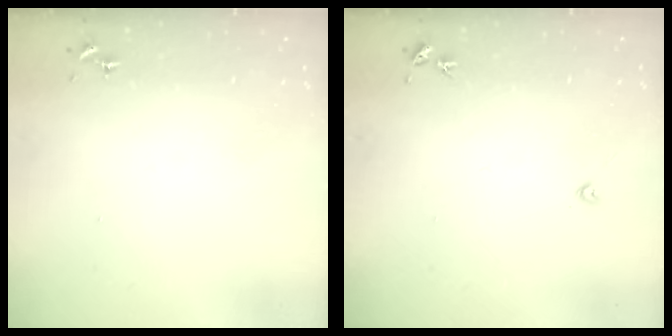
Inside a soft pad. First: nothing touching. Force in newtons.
{"total": 2.2, "press": 2.2, "slide": 0.3}